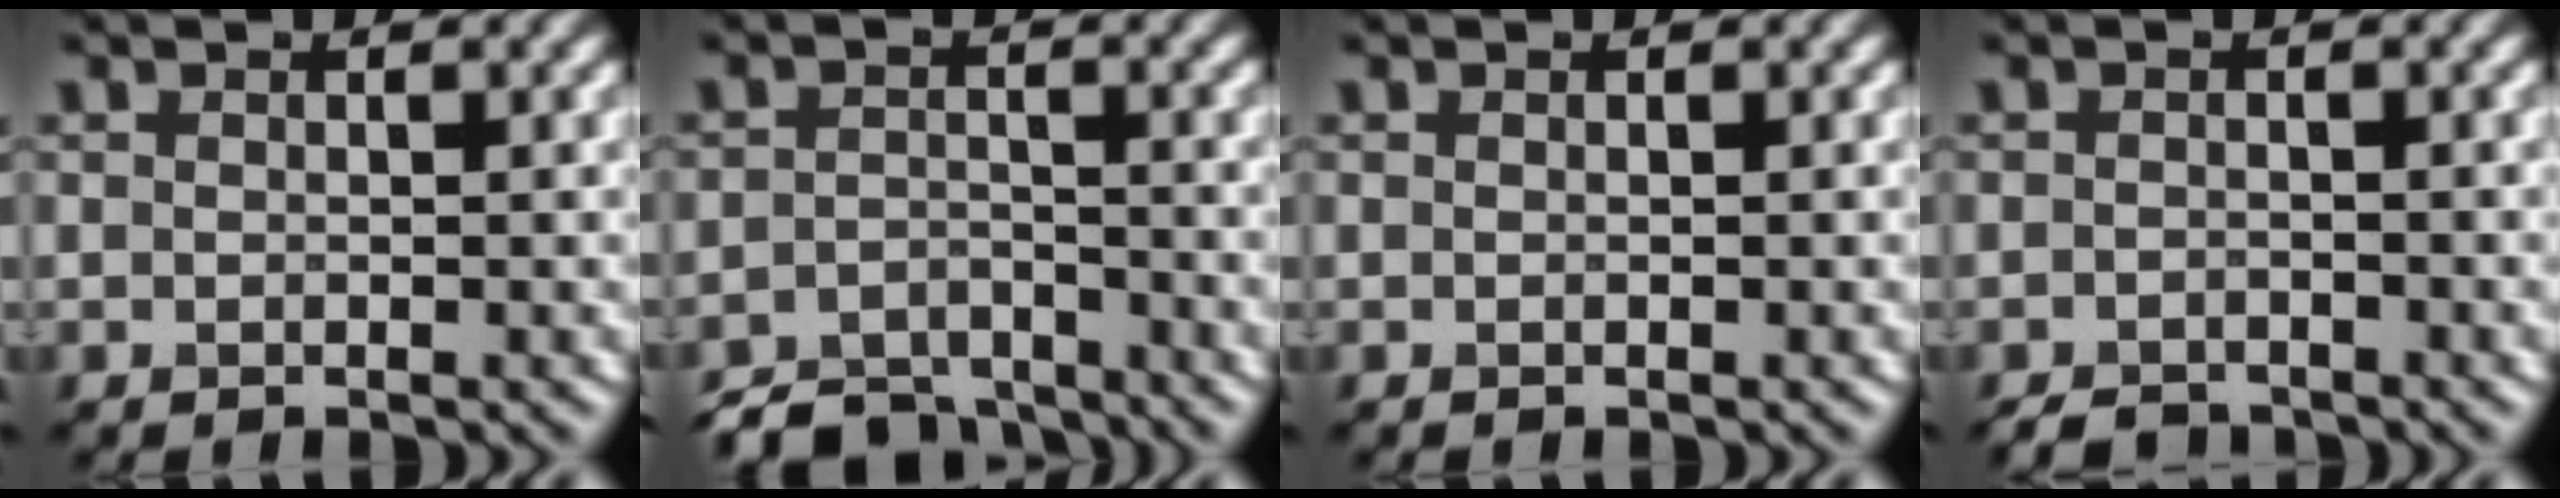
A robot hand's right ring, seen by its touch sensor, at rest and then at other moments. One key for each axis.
{"total": 5.5, "fx": -5.0, "fy": 1.7, "fz": 1.4, "tx": -0.021, "ty": -0.010, "tz": -0.094}
{"total": 0.0}
{"total": 2.1, "fx": -2.0, "fy": 0.6, "fz": 0.5, "tx": -0.004, "ty": -0.002, "tz": -0.035}